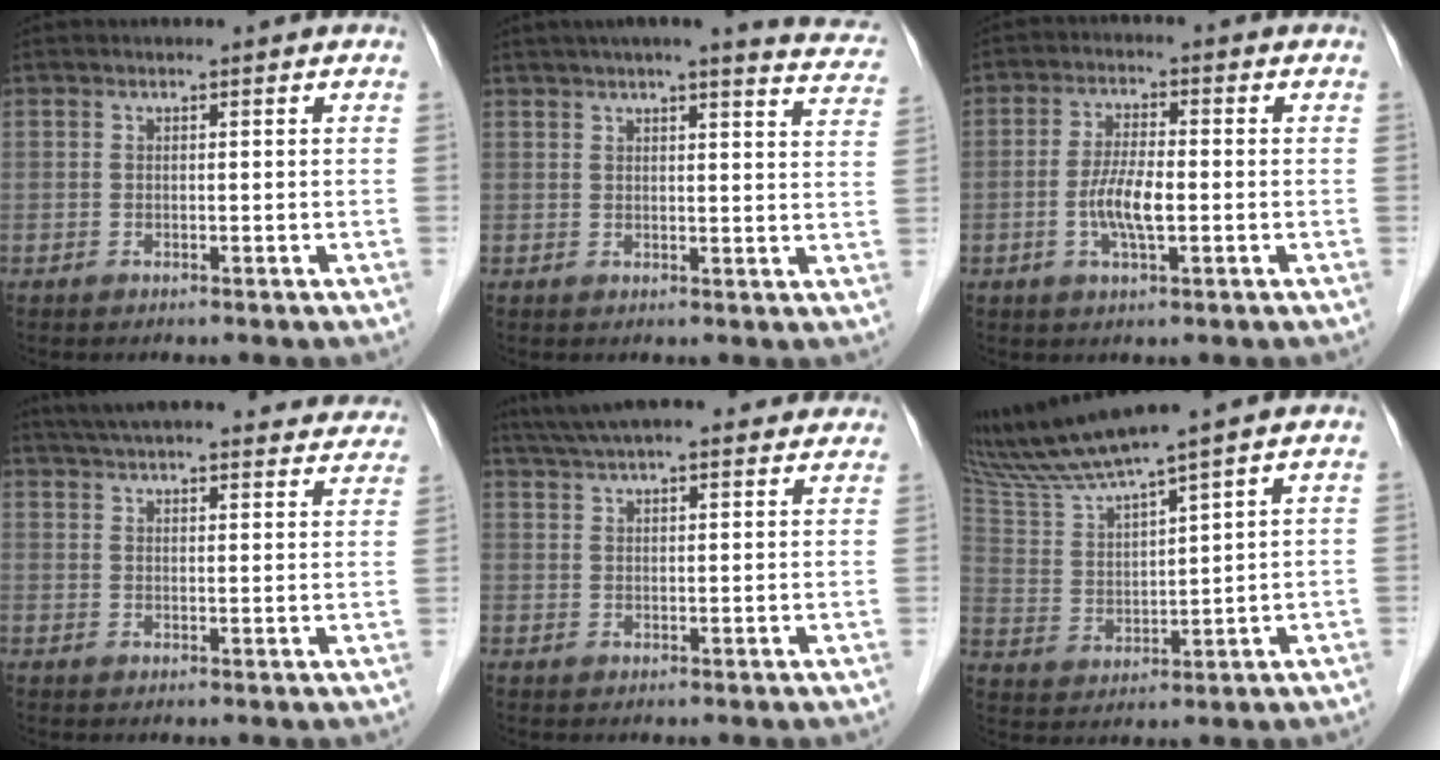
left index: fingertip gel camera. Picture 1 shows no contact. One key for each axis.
{"total": 14.5, "fx": 13.0, "fy": 1.2, "fz": 6.3, "tx": -0.071, "ty": -0.016, "tz": 0.138}
{"total": 5.7, "fx": -1.4, "fy": 1.3, "fz": 5.4, "tx": -0.112, "ty": -0.004, "tz": -0.027}
{"total": 27.4, "fx": 25.2, "fy": 4.8, "fz": 9.8, "tx": -0.159, "ty": -0.015, "tz": 0.314}
{"total": 18.9, "fx": 16.6, "fy": 3.5, "fz": 8.3, "tx": -0.130, "ty": 0.050, "tz": 0.230}
{"total": 10.1, "fx": 9.1, "fy": -1.8, "fz": 3.9, "tx": -0.092, "ty": 0.001, "tz": 0.187}